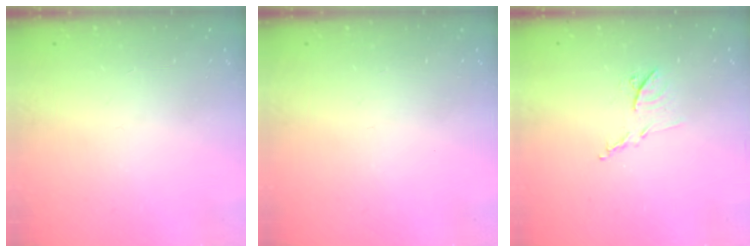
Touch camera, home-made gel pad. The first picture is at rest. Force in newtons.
{"total": 0.0}
{"total": 7.7, "press": 7.7, "slide": 0.5}